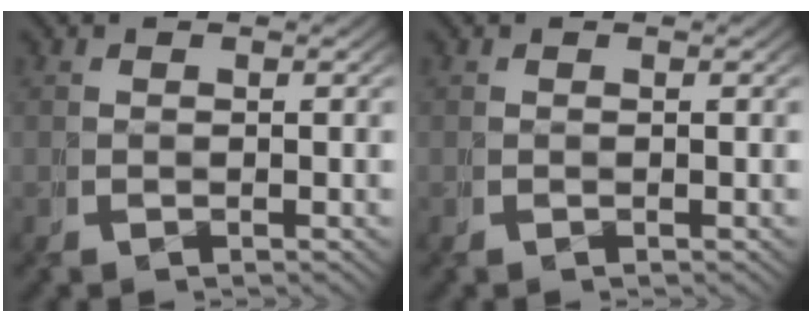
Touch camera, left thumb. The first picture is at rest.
{"total": 0.0}